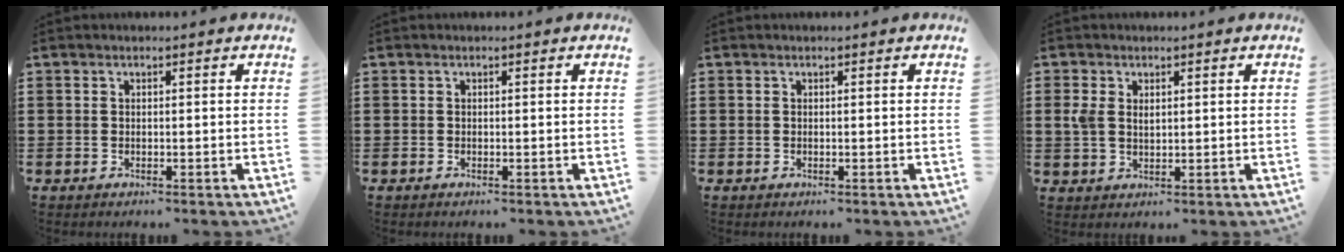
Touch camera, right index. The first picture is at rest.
{"total": 0.0}
{"total": 0.0}
{"total": 2.7, "force": [0.9, 1.8, 1.9], "torque": [-0.049, 0.006, 0.013]}